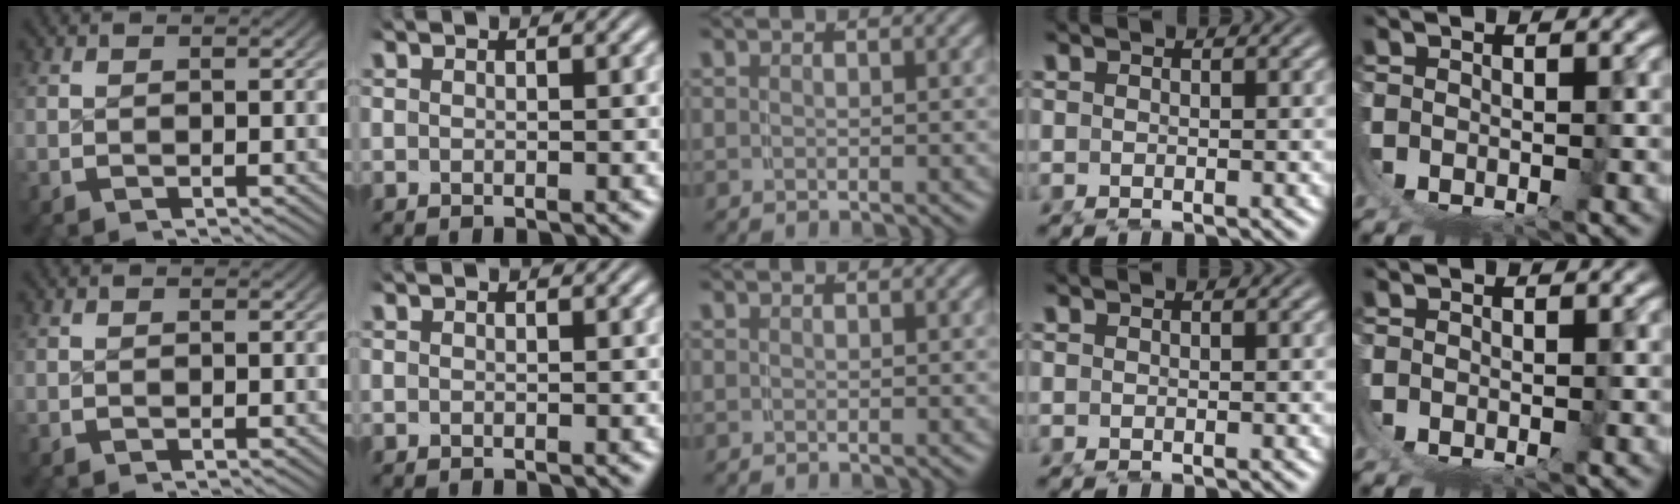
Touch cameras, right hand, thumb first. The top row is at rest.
{}